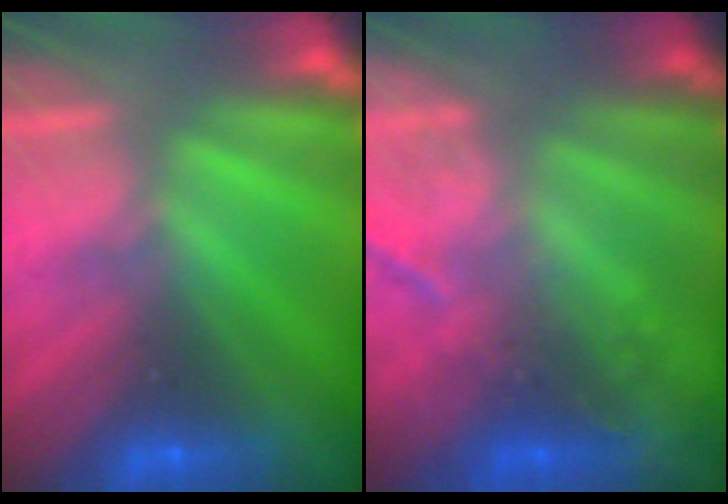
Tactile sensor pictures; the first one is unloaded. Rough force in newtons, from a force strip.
{"total": 2.2}